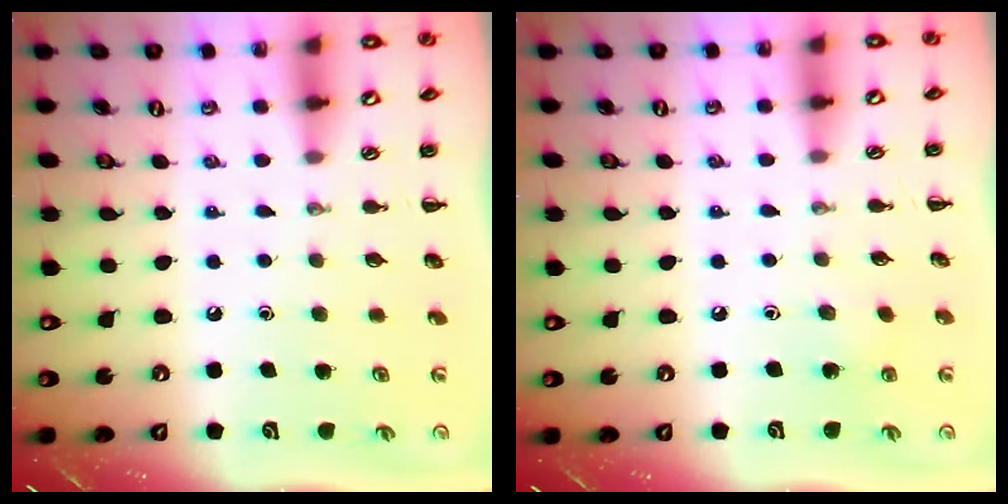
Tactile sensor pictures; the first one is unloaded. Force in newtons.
{"total": 3.8, "press": 3.7, "slide": 1.0}